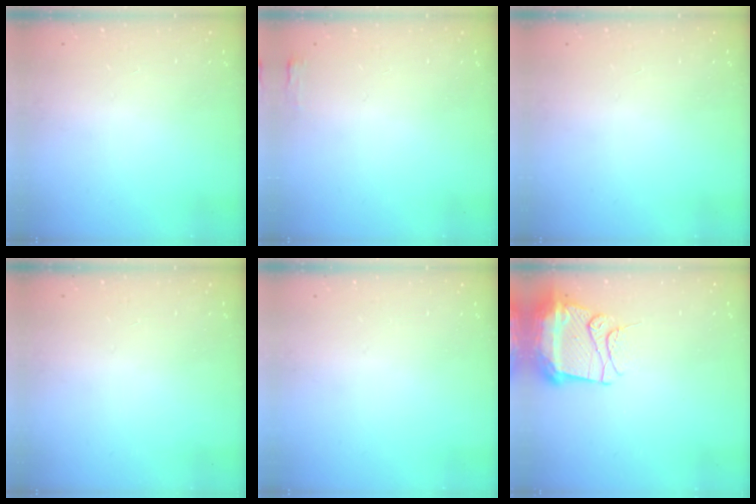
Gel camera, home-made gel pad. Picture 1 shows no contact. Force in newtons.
{"total": 2.7, "press": 2.6, "slide": 0.8}
{"total": 0.0}
{"total": 0.0}
{"total": 0.0}
{"total": 13.1, "press": 13.1, "slide": 1.4}